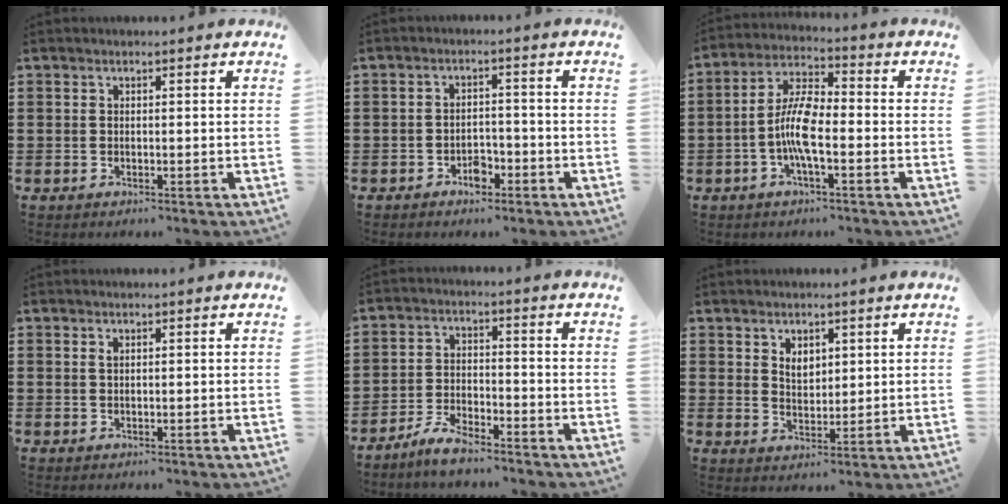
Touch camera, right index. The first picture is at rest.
{"total": 3.2, "force": [-2.1, 1.7, 1.6], "torque": [-0.028, 0.006, -0.041]}
{"total": 8.1, "force": [-2.0, 2.6, 7.4], "torque": [-0.167, -0.007, -0.043]}
{"total": 0.6, "force": [0.3, 0.2, 0.5], "torque": [-0.011, 0.000, 0.005]}
{"total": 4.6, "force": [-4.1, 1.0, 1.7], "torque": [-0.043, 0.007, -0.083]}
{"total": 2.8, "force": [1.6, 1.9, 1.3], "torque": [-0.031, 0.006, 0.030]}